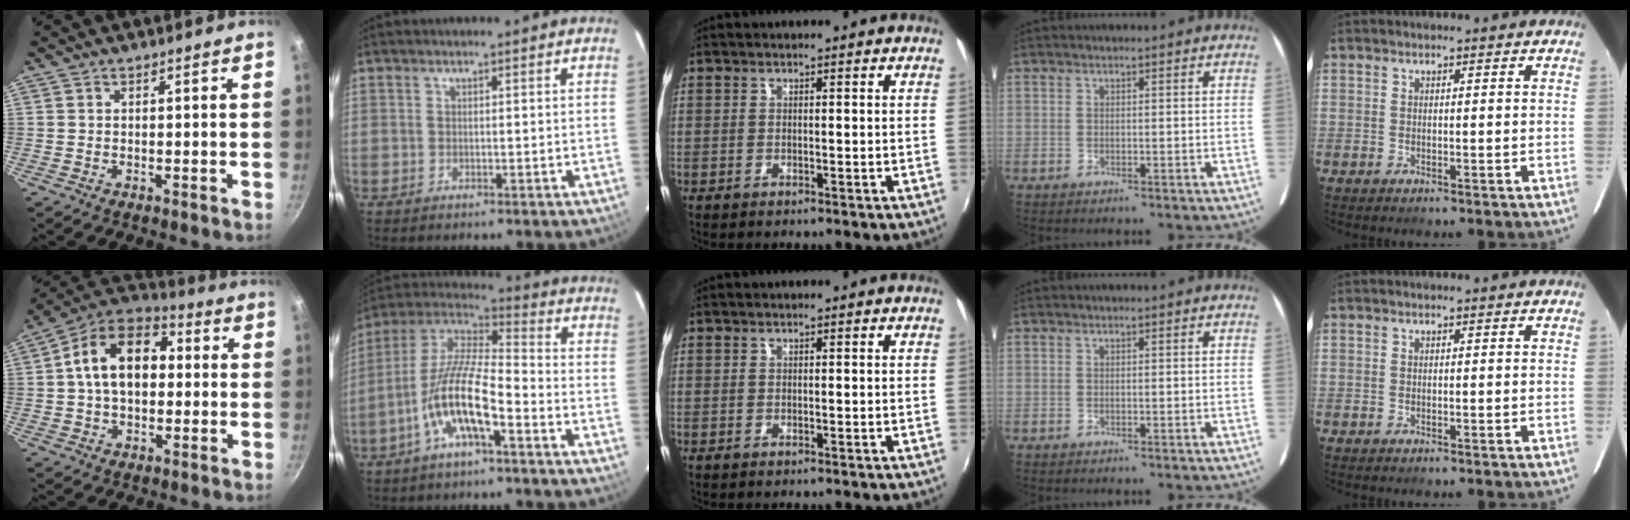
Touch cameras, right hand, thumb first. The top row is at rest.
{"thumb": {"total": 15.2, "force": [1.2, 10.1, 11.2], "torque": [-0.151, 0.033, -0.001]}, "index": {"total": 13.6, "force": [-6.2, 3.4, 11.6], "torque": [-0.232, -0.004, -0.123]}}